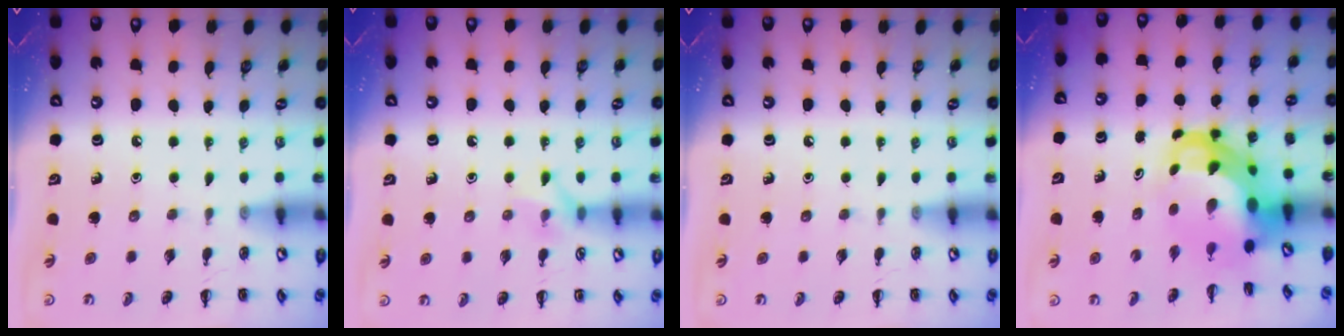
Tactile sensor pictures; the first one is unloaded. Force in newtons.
{"total": 6.4, "press": 6.3, "slide": 0.9}
{"total": 0.0}
{"total": 7.6, "press": 7.4, "slide": 1.9}